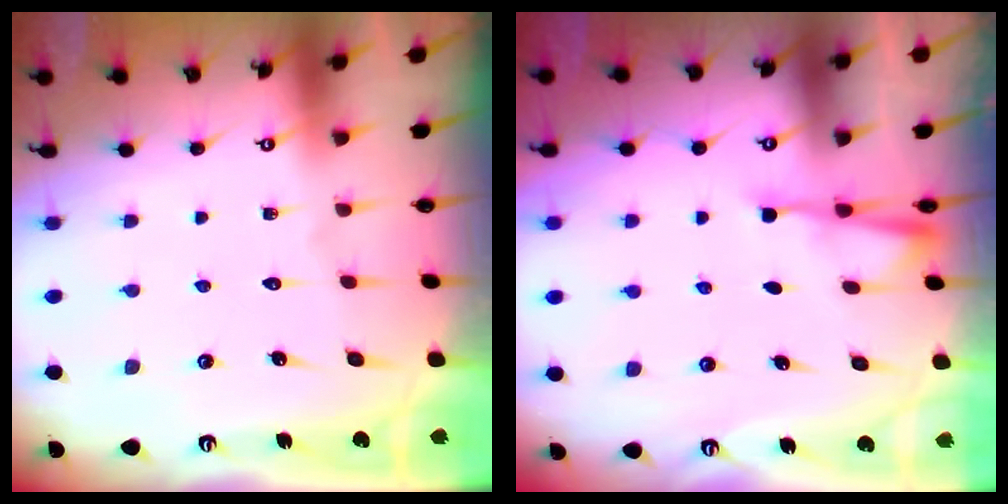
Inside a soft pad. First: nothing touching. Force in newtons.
{"total": 3.5, "press": 3.5, "slide": 0.4}